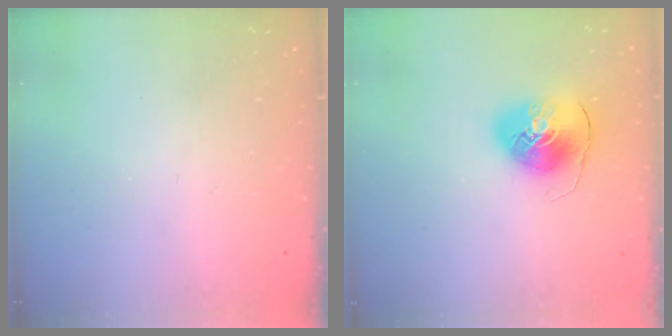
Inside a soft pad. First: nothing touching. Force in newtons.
{"total": 9.3, "press": 9.2, "slide": 1.0}